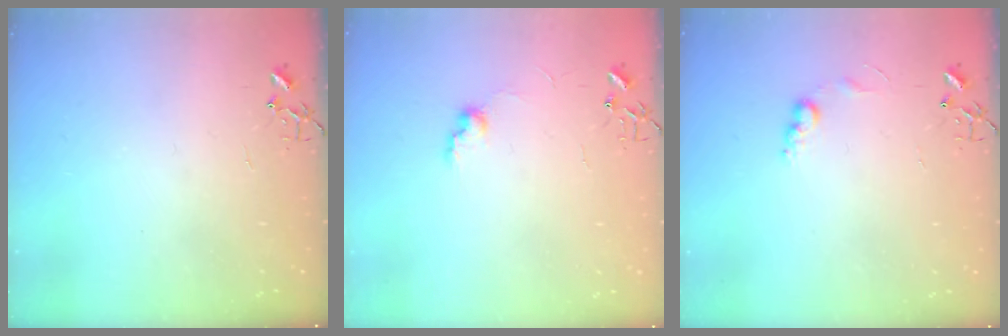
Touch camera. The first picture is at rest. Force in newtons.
{"total": 7.5, "press": 7.4, "slide": 0.8}
{"total": 6.6, "press": 6.6, "slide": 0.3}